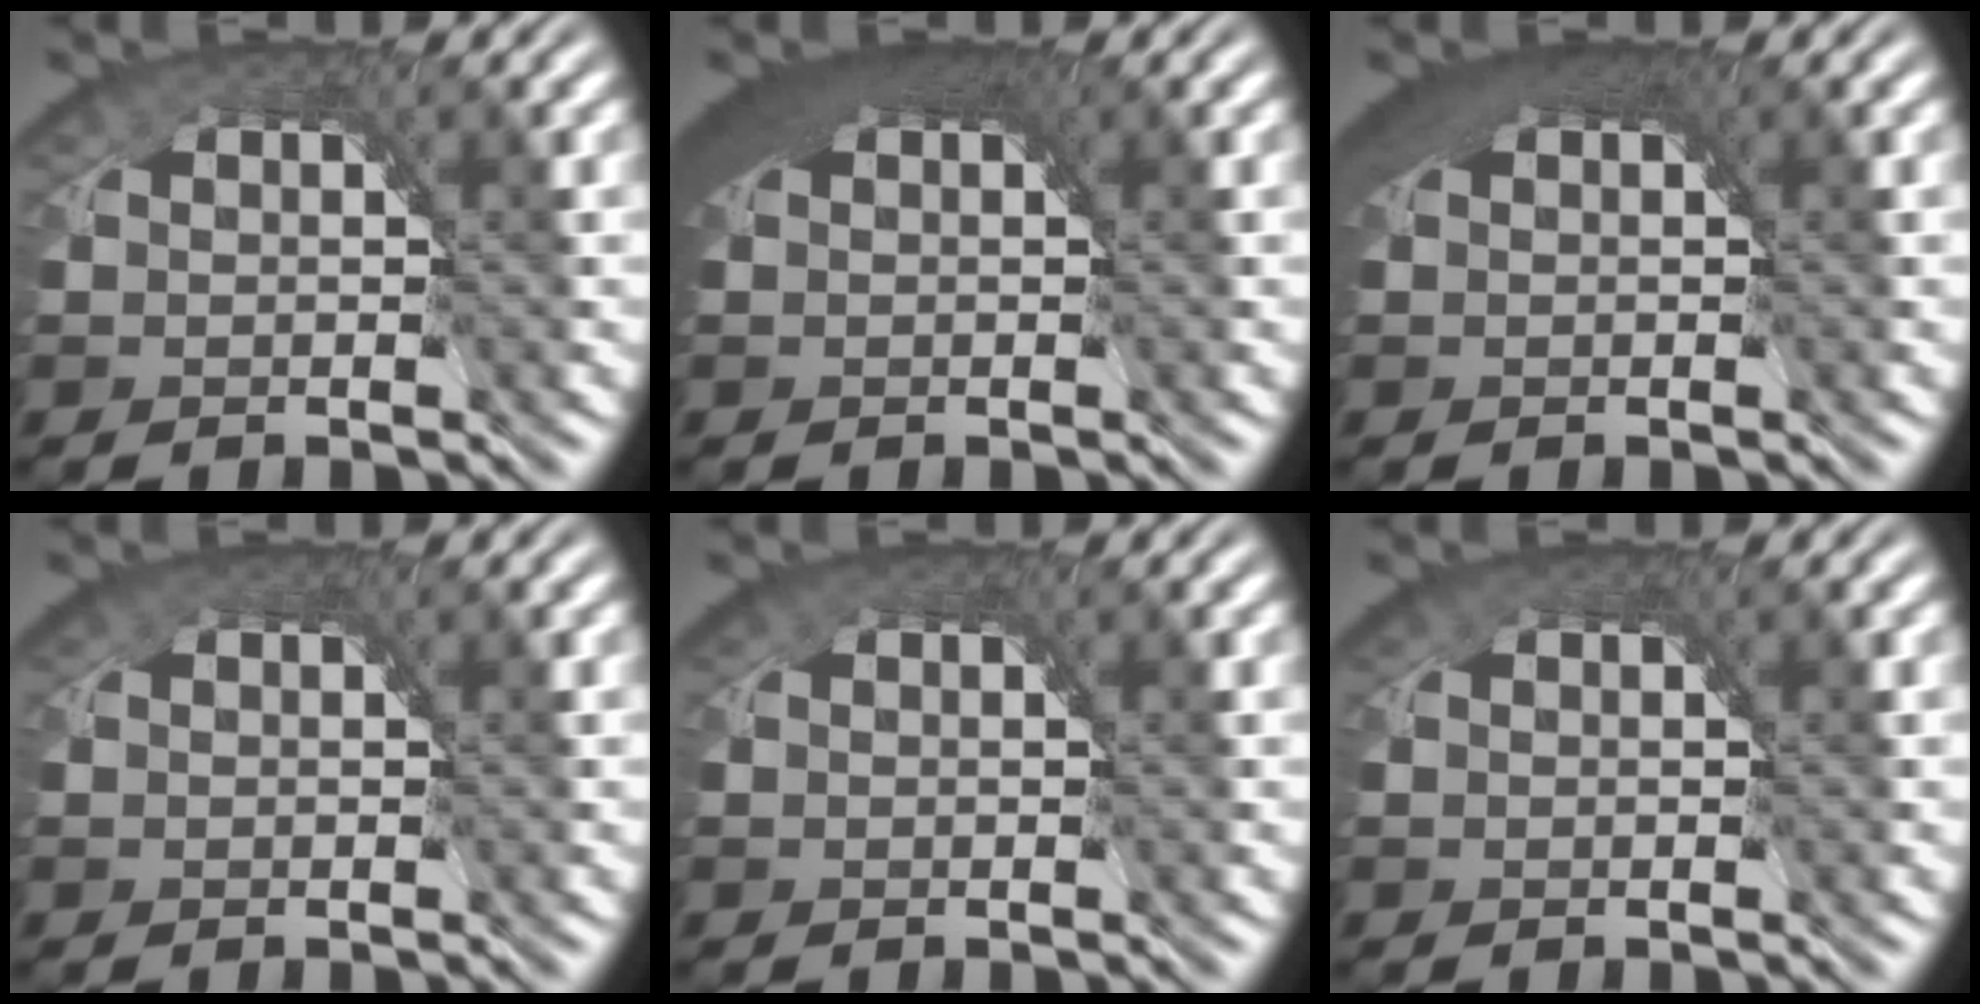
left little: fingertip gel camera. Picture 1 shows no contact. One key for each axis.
{"total": 4.8, "fx": 1.5, "fy": 2.6, "fz": 3.7, "tx": -0.068, "ty": -0.007, "tz": 0.021}
{"total": 3.7, "fx": 1.3, "fy": 1.9, "fz": 2.8, "tx": -0.053, "ty": -0.007, "tz": 0.019}
{"total": 0.0}
{"total": 0.0}
{"total": 0.0}